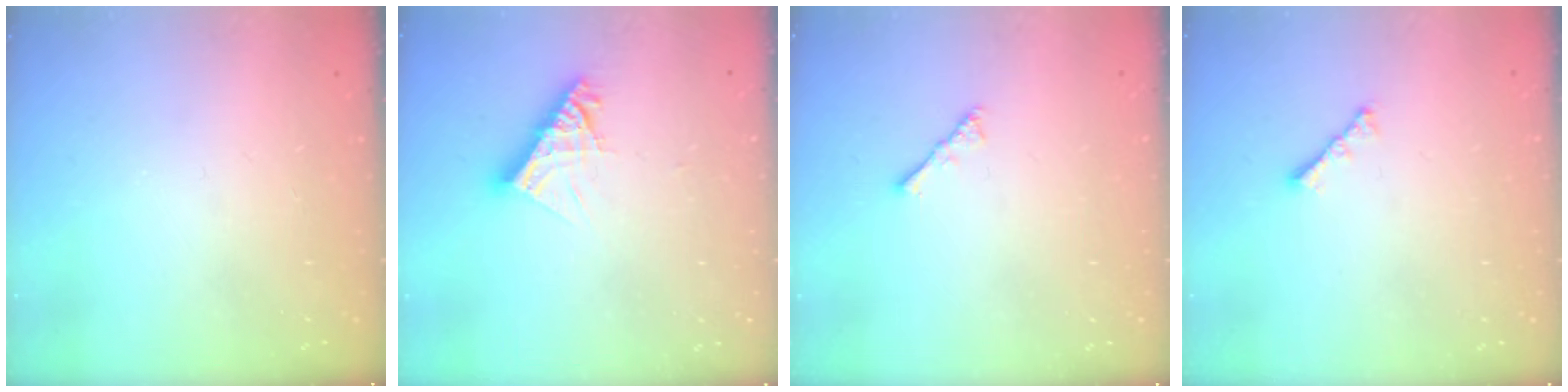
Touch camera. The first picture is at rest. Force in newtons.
{"total": 9.6, "press": 9.6, "slide": 0.8}
{"total": 2.1, "press": 2.1, "slide": 0.5}
{"total": 2.4, "press": 2.3, "slide": 0.6}